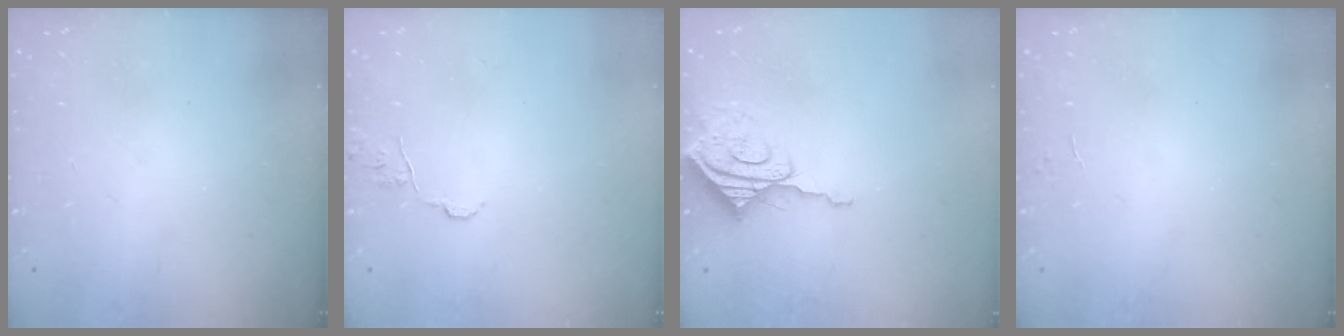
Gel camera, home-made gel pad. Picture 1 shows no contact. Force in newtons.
{"total": 6.9, "press": 6.9, "slide": 0.5}
{"total": 10.5, "press": 10.4, "slide": 1.1}
{"total": 2.2, "press": 2.2, "slide": 0.2}